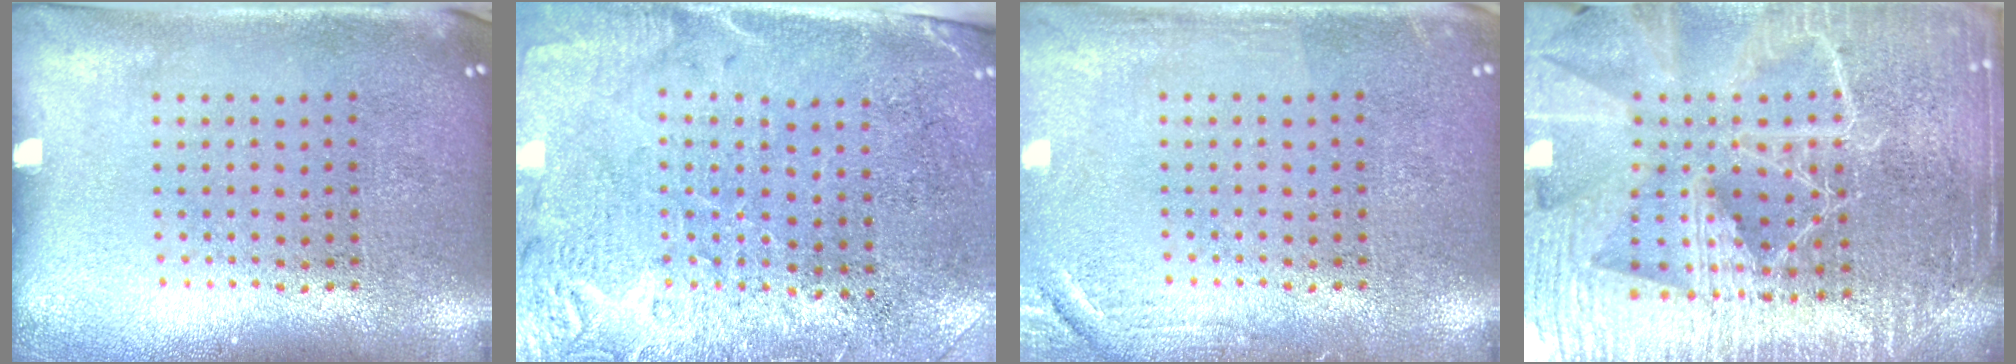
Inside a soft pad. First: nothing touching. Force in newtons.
{"total": 2.8, "press": 2.5, "slide": 1.3}
{"total": 1.8, "press": 1.8, "slide": 0.3}
{"total": 5.8, "press": 5.1, "slide": 2.7}